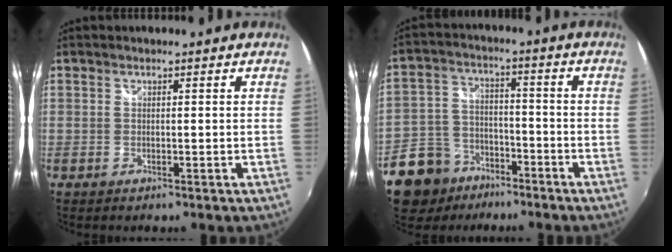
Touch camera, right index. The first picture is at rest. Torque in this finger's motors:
{"motor_torque": [-0.88, -0.83, -0.84, -0.21]}